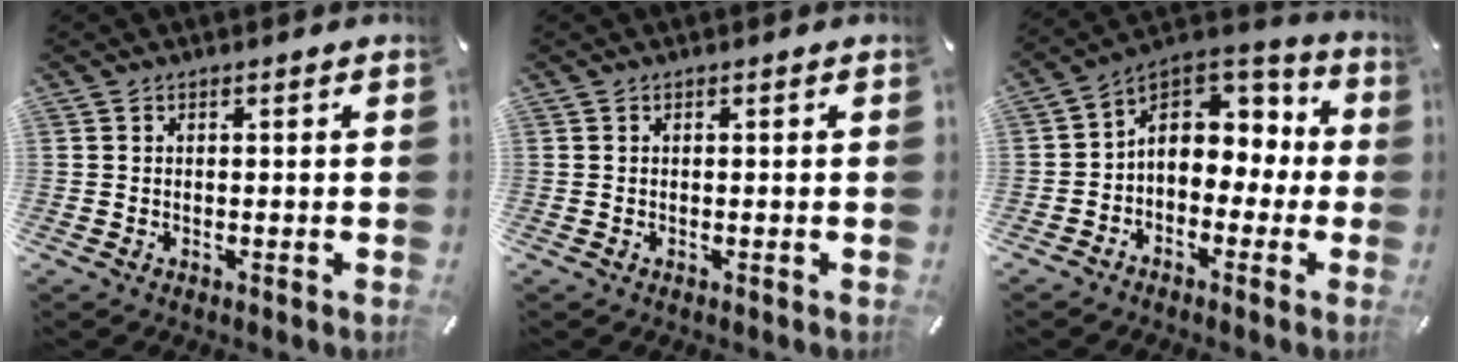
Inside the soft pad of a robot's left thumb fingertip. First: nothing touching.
{"total": 0.0}
{"total": 9.3, "force": [1.0, 8.0, 4.6], "torque": [-0.079, -0.006, 0.022]}